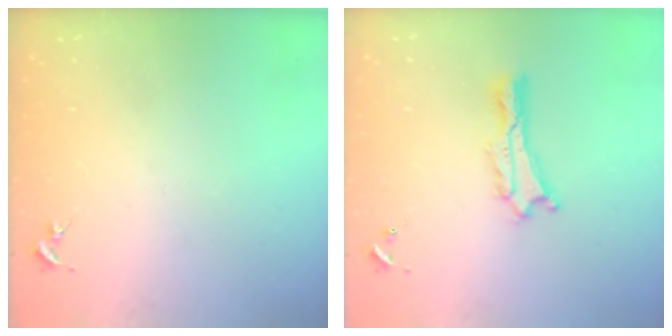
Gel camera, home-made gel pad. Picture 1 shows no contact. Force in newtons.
{"total": 1.3, "press": 1.3, "slide": 0.2}